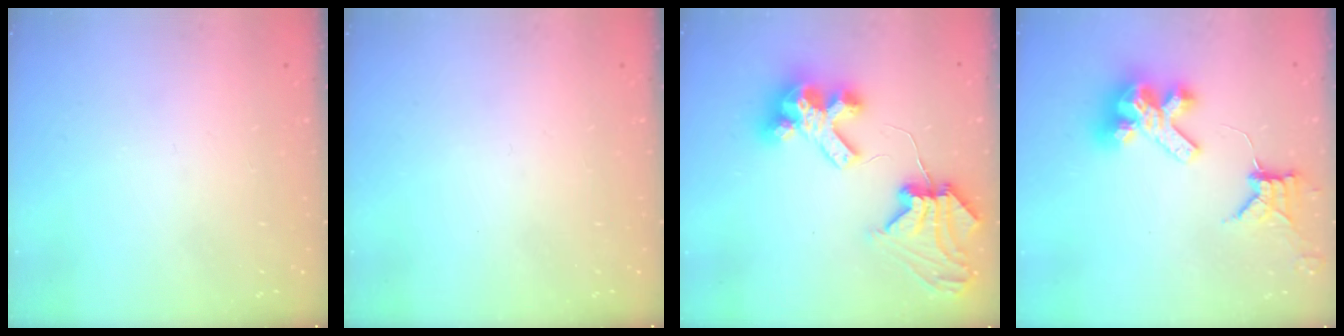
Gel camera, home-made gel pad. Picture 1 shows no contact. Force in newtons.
{"total": 0.0}
{"total": 10.2, "press": 10.1, "slide": 1.5}
{"total": 13.3, "press": 13.2, "slide": 1.8}